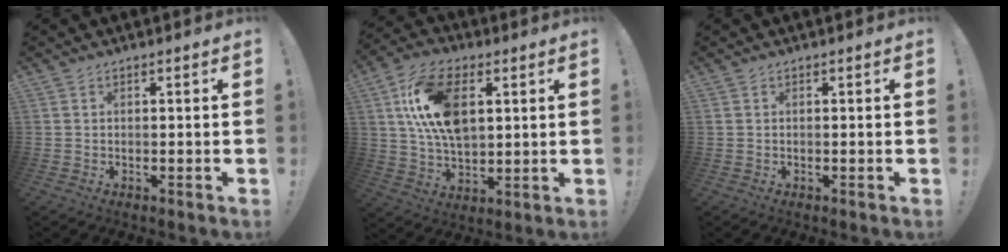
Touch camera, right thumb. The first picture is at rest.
{"total": 17.2, "force": [4.9, 10.1, 13.1], "torque": [-0.250, -0.004, 0.084]}
{"total": 0.0}